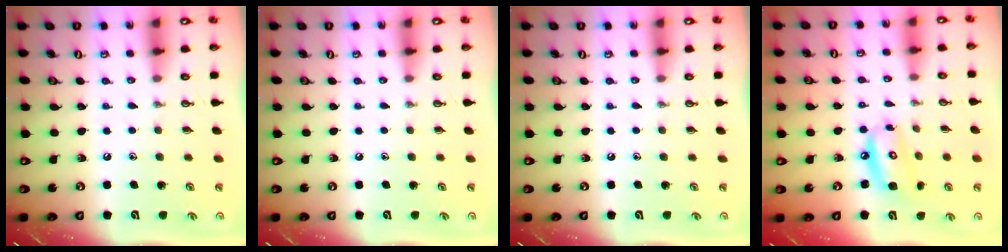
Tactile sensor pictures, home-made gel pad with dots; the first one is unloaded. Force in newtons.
{"total": 0.0}
{"total": 0.0}
{"total": 10.1, "press": 10.0, "slide": 1.3}